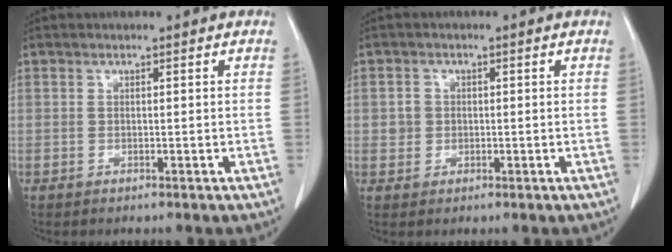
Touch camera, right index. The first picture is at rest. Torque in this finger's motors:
{"motor_torque": [0.23, -0.05, 0.05, 0.00]}